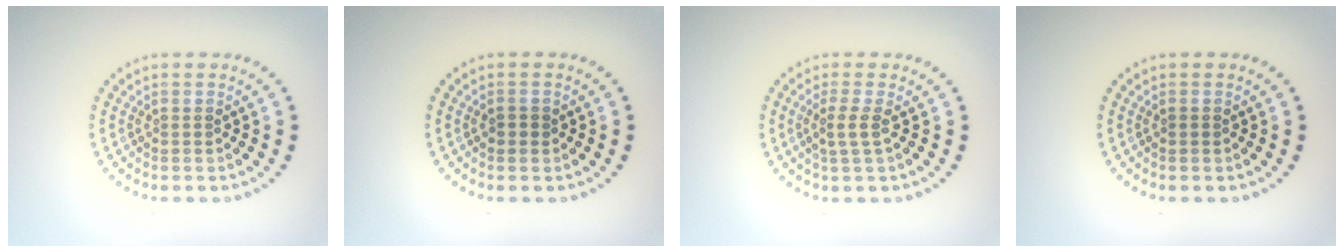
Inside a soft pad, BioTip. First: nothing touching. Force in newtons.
{"total": 1.1, "press": 1.1, "slide": 0.2}
{"total": 1.7, "press": 1.3, "slide": 1.1}
{"total": 0.6, "press": 0.6, "slide": 0.1}